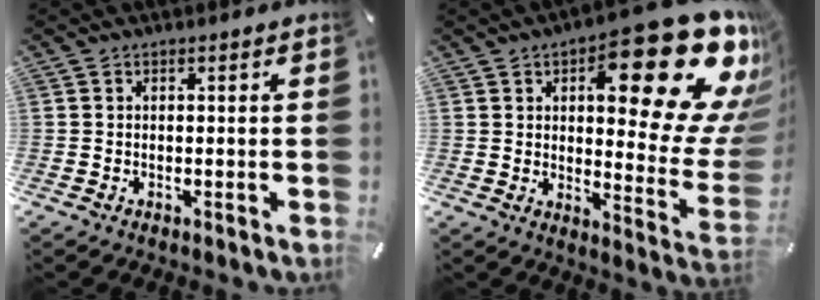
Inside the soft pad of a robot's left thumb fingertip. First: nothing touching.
{"total": 29.9, "force": [13.9, 11.9, 23.6], "torque": [-0.291, -0.099, 0.228]}